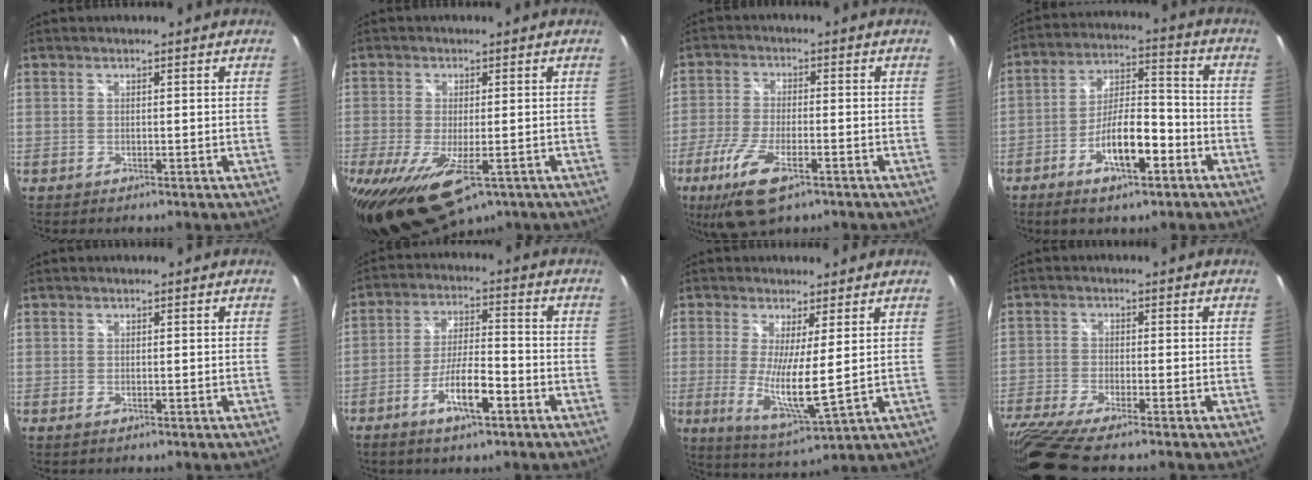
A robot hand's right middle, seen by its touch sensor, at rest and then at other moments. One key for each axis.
{"total": 13.7, "fx": -6.5, "fy": 5.7, "fz": 10.6, "tx": -0.220, "ty": -0.056, "tz": -0.099}
{"total": 11.1, "fx": -6.1, "fy": 3.8, "fz": 8.5, "tx": -0.192, "ty": -0.030, "tz": -0.114}
{"total": 11.6, "fx": -5.8, "fy": 3.7, "fz": 9.2, "tx": -0.172, "ty": 0.014, "tz": -0.094}
{"total": 0.0}
{"total": 8.7, "fx": -4.7, "fy": 2.0, "fz": 7.0, "tx": -0.143, "ty": -0.001, "tz": -0.082}
{"total": 9.4, "fx": 0.6, "fy": 0.9, "fz": 9.3, "tx": -0.179, "ty": -0.028, "tz": 0.012}
{"total": 11.5, "fx": -9.5, "fy": 0.4, "fz": 6.4, "tx": -0.153, "ty": -0.051, "tz": -0.173}